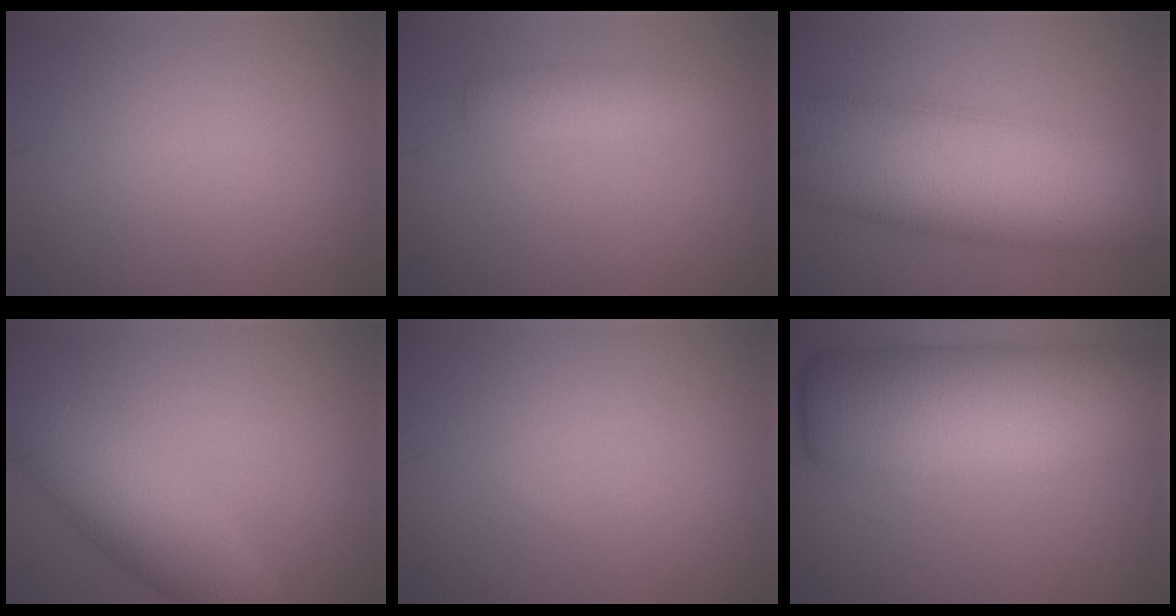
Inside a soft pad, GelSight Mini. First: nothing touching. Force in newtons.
{"total": 2.0, "press": 2.0, "slide": 0.2}
{"total": 13.0, "press": 13.0, "slide": 0.1}
{"total": 6.3, "press": 6.3, "slide": 0.1}
{"total": 0.0}
{"total": 12.8, "press": 12.8, "slide": 0.9}